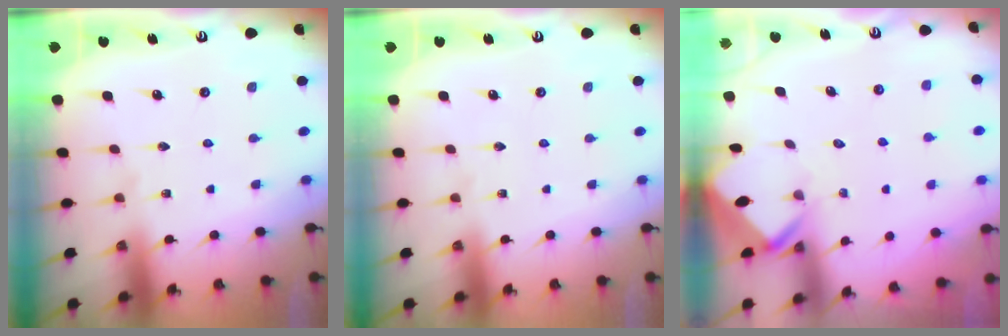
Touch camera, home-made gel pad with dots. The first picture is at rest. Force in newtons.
{"total": 0.0}
{"total": 2.8, "press": 2.8, "slide": 0.1}